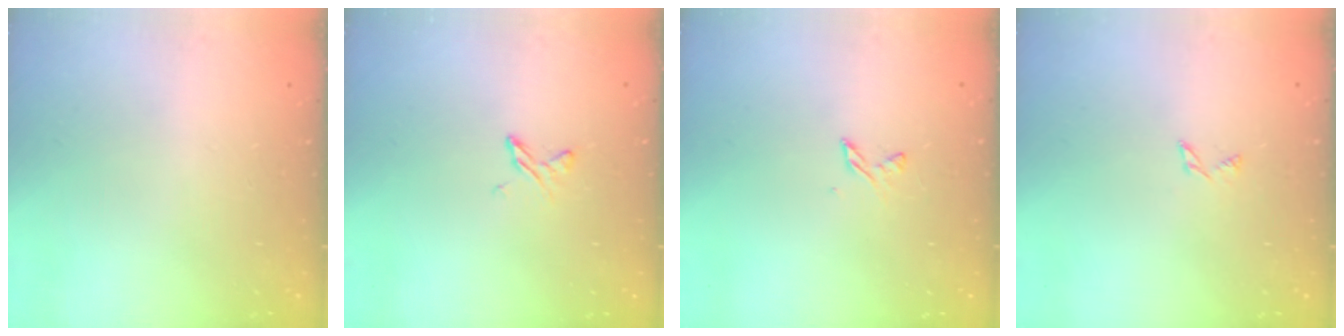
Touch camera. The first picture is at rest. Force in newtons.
{"total": 4.5, "press": 4.5, "slide": 0.5}
{"total": 3.0, "press": 2.9, "slide": 0.4}
{"total": 1.8, "press": 1.7, "slide": 0.3}